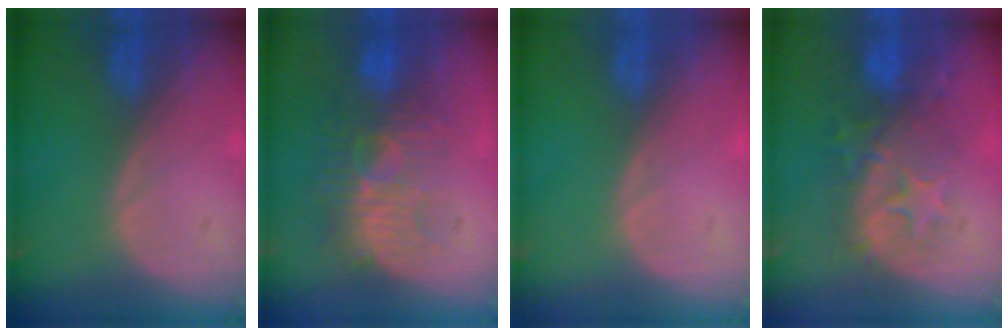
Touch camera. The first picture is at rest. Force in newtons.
{"total": 9.1, "press": 8.7, "slide": 2.6}
{"total": 0.0}
{"total": 9.0, "press": 8.7, "slide": 2.2}